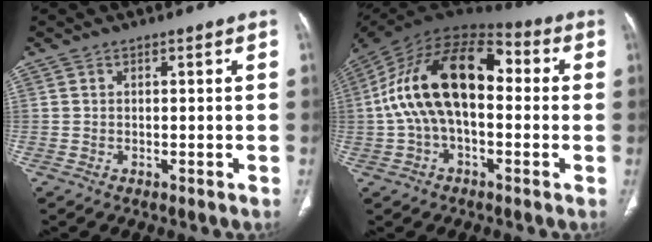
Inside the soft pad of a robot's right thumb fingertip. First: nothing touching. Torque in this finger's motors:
{"motor_torque": [0.60, 0.79, 2.26, -0.53, 0.28]}